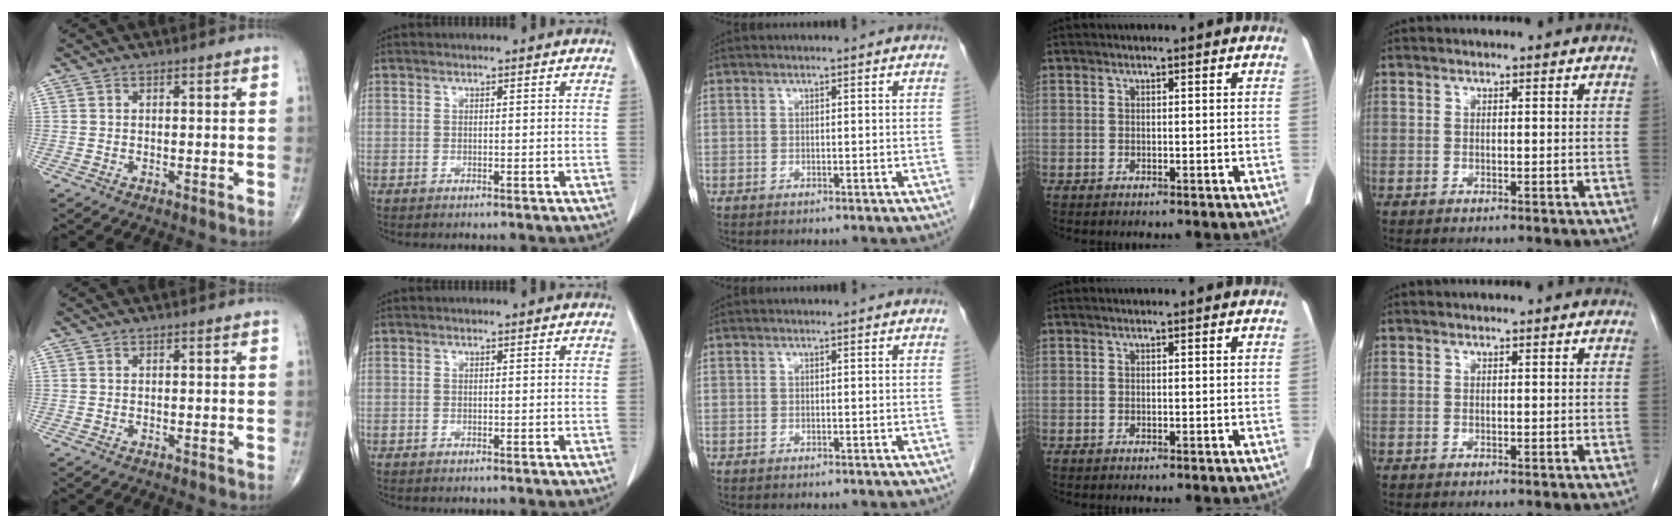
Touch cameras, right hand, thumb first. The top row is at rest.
{}